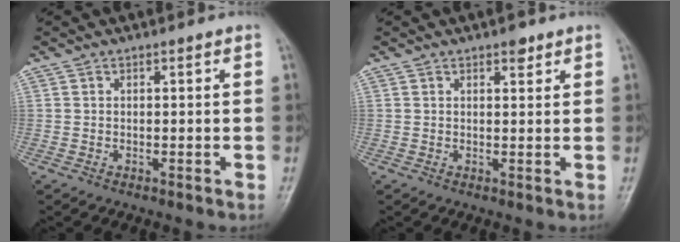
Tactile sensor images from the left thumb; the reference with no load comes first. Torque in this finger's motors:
{"motor_torque": [0.87, 0.09, 0.56, 0.00, 0.02]}